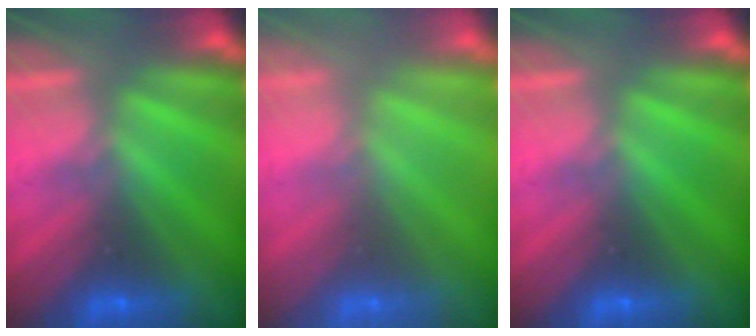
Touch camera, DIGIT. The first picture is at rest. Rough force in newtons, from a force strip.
{"total": 2.9}
{"total": 0.0}